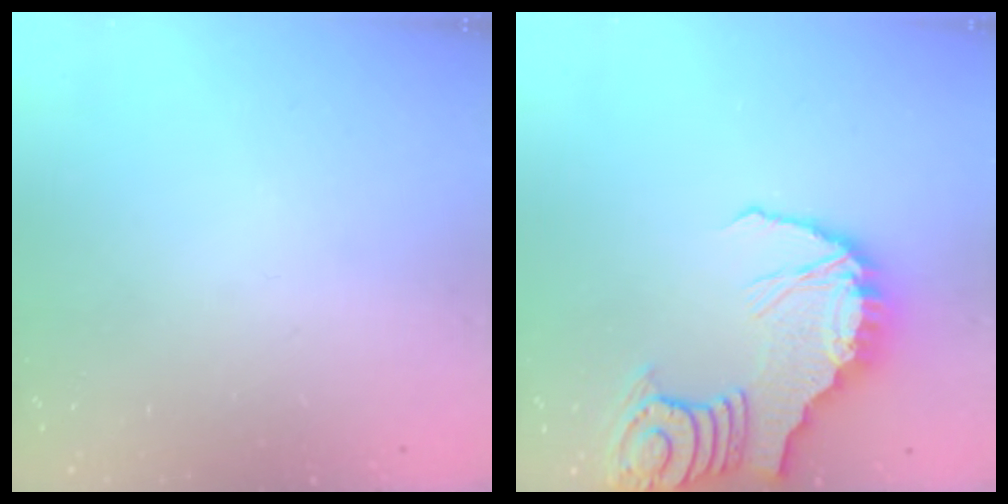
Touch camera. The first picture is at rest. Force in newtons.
{"total": 13.9, "press": 13.8, "slide": 1.8}